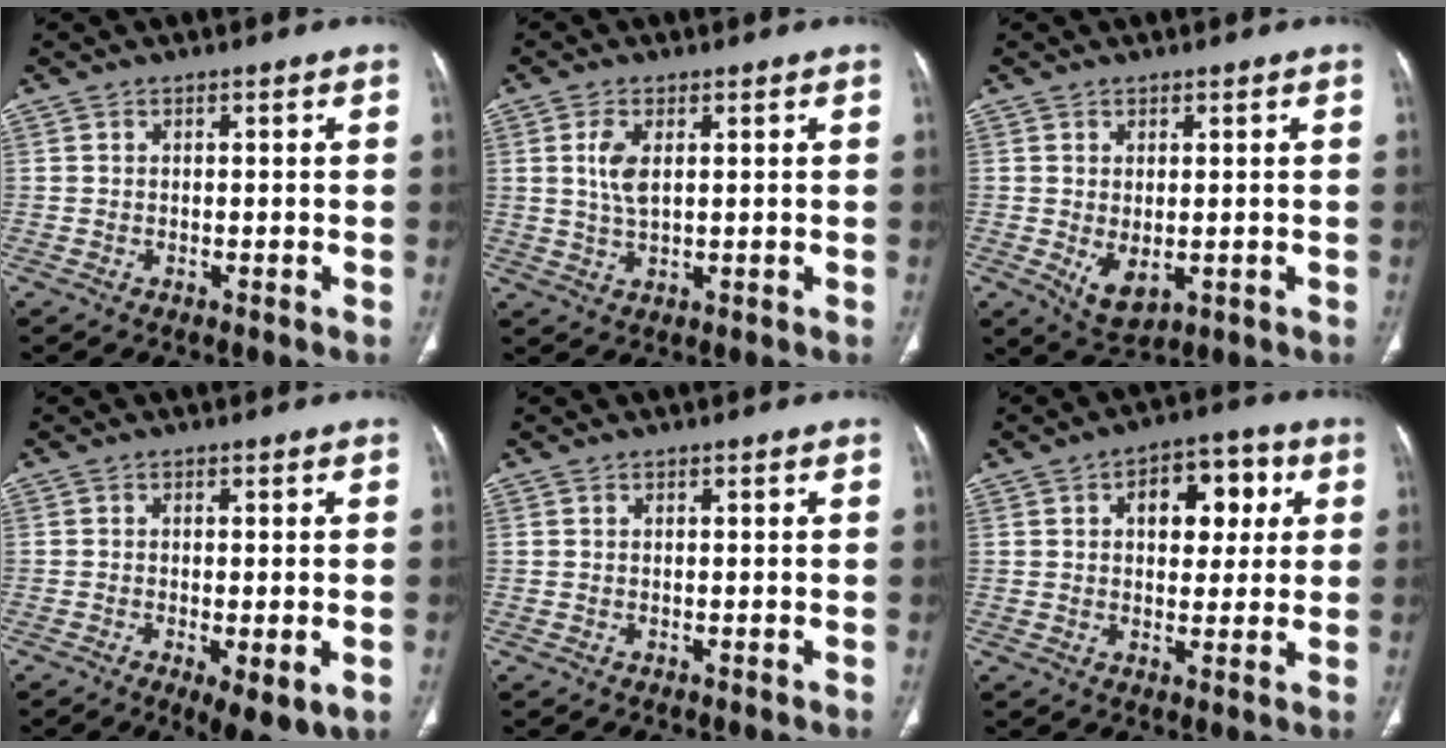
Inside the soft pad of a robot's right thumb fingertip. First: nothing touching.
{"total": 4.7, "force": [1.3, 2.1, 4.0], "torque": [-0.087, -0.007, 0.028]}
{"total": 5.1, "force": [-0.8, 2.9, 4.2], "torque": [-0.067, -0.009, 0.004]}
{"total": 7.5, "force": [-2.6, 2.5, 6.5], "torque": [-0.096, -0.013, -0.035]}
{"total": 0.0}
{"total": 10.4, "force": [3.0, 6.4, 7.7], "torque": [-0.065, 0.009, 0.039]}